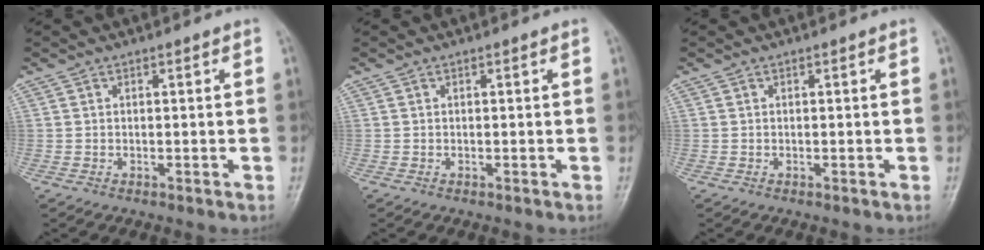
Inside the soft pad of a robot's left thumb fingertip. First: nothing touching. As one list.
[{"total": 0.0}, {"total": 0.0}]